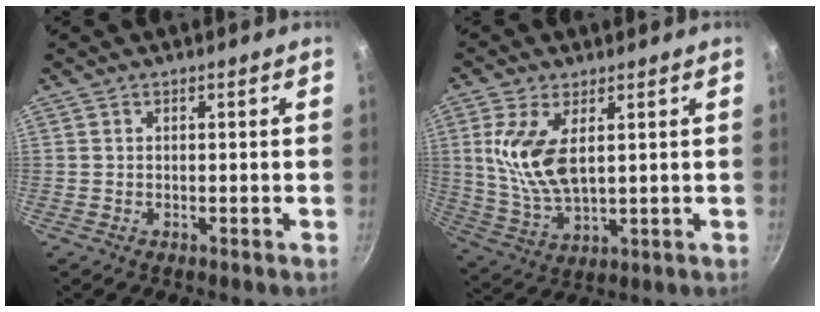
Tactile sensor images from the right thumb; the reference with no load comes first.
{"total": 11.2, "force": [2.8, 5.5, 9.4], "torque": [-0.186, -0.018, 0.065]}